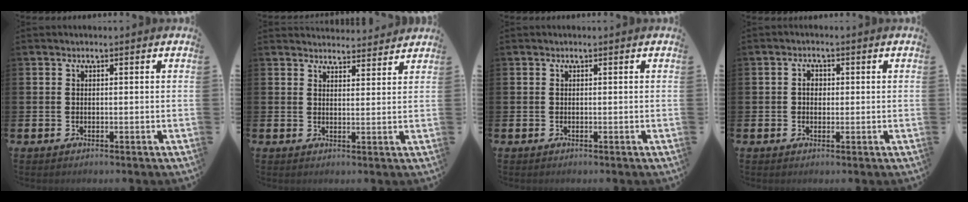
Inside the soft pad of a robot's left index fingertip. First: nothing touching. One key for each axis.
{"total": 3.5, "fx": 3.5, "fy": 0.4, "fz": -0.1, "tx": 0.004, "ty": -0.023, "tz": 0.062}
{"total": 0.0}
{"total": 2.0, "fx": 0.2, "fy": 1.5, "fz": 1.2, "tx": -0.005, "ty": 0.002, "tz": -0.002}